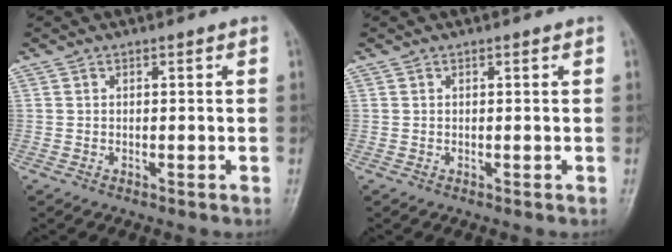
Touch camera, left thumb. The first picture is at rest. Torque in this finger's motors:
{"motor_torque": [0.00, 0.00, -0.04, 0.02, 0.00]}